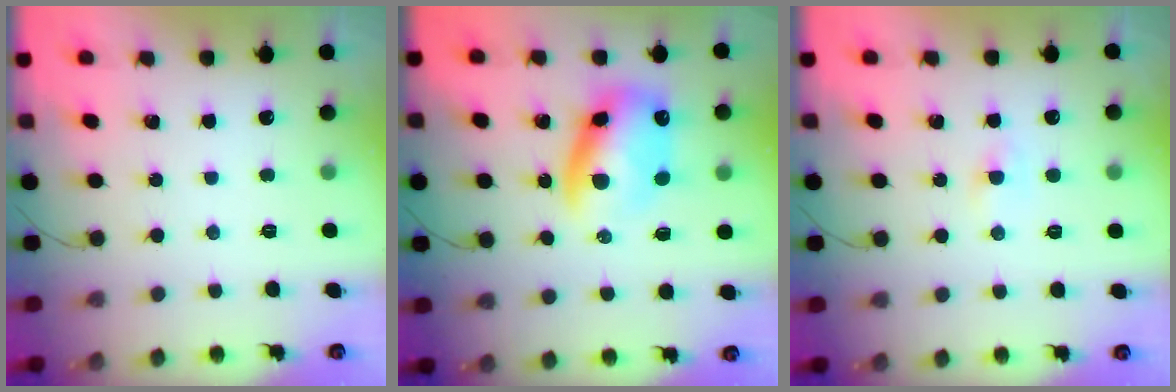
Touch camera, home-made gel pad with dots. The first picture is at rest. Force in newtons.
{"total": 11.0, "press": 10.7, "slide": 2.7}
{"total": 0.0}